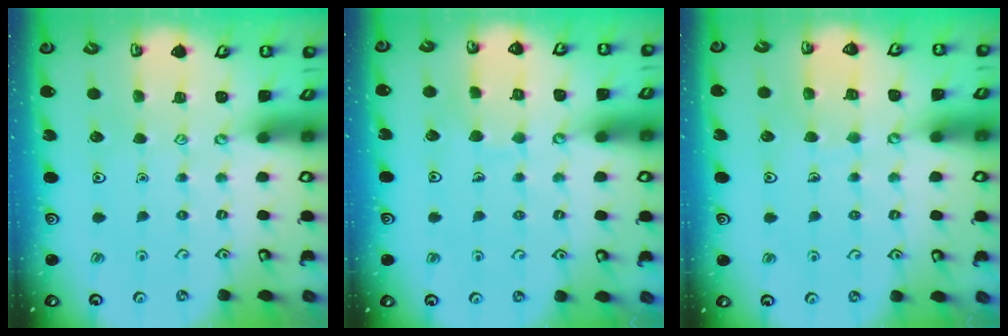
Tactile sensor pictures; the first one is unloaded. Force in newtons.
{"total": 6.1, "press": 6.1, "slide": 0.3}
{"total": 5.8, "press": 5.7, "slide": 0.4}